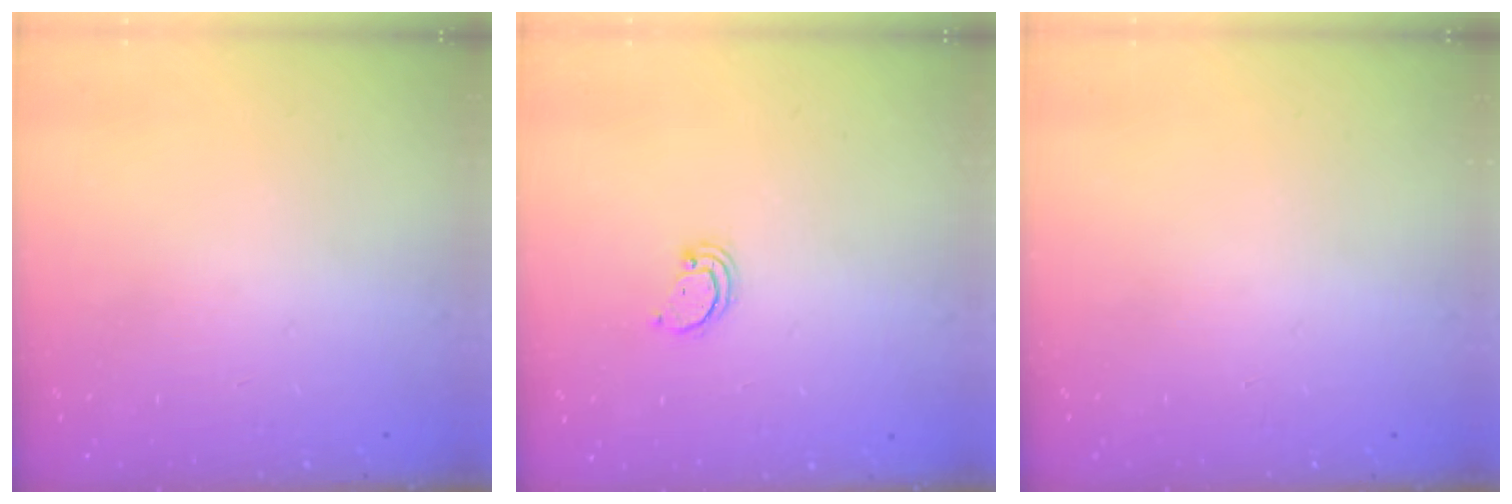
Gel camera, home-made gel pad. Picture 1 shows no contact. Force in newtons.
{"total": 2.2, "press": 2.2, "slide": 0.2}
{"total": 0.0}